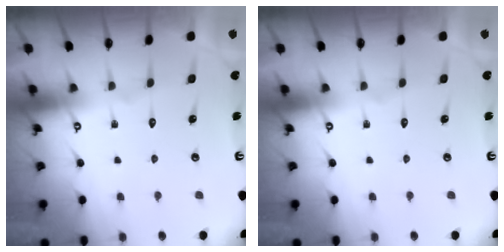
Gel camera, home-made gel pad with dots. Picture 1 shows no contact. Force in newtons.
{"total": 0.0}